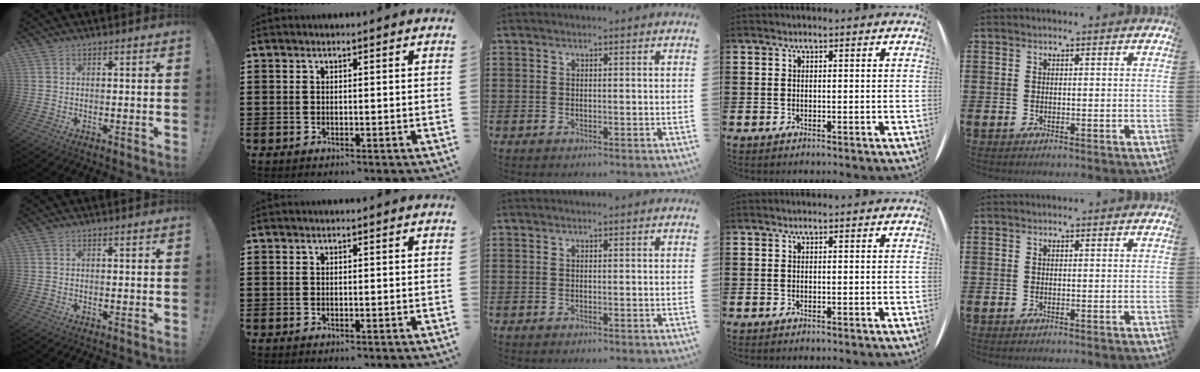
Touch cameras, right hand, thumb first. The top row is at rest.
{}